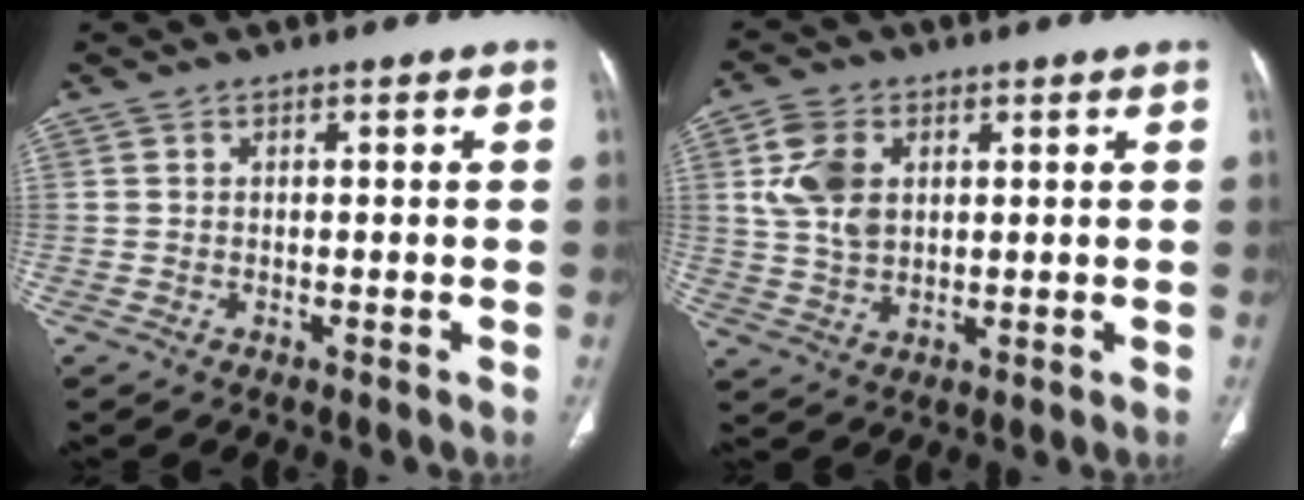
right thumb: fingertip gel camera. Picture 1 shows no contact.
{"total": 8.4, "force": [2.2, 5.7, 5.7], "torque": [-0.109, -0.003, 0.047]}